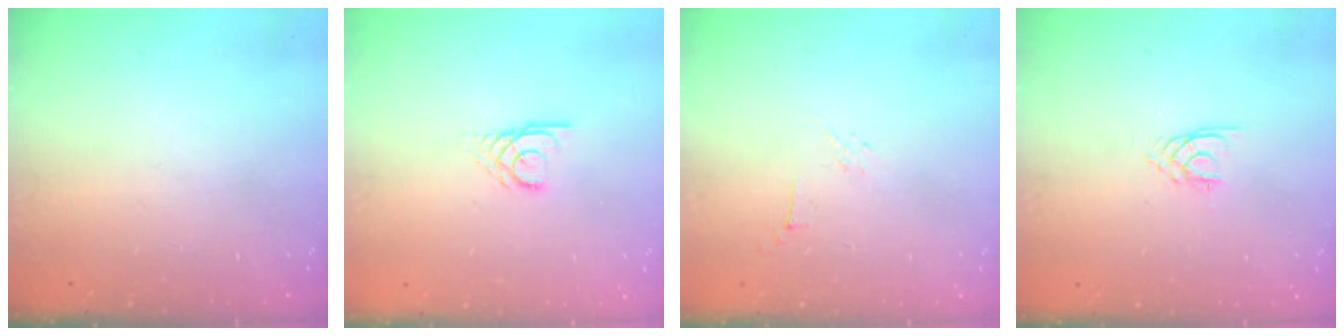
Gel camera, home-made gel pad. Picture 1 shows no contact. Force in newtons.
{"total": 2.9, "press": 2.9, "slide": 0.3}
{"total": 2.9, "press": 2.8, "slide": 0.8}
{"total": 2.1, "press": 2.0, "slide": 0.3}